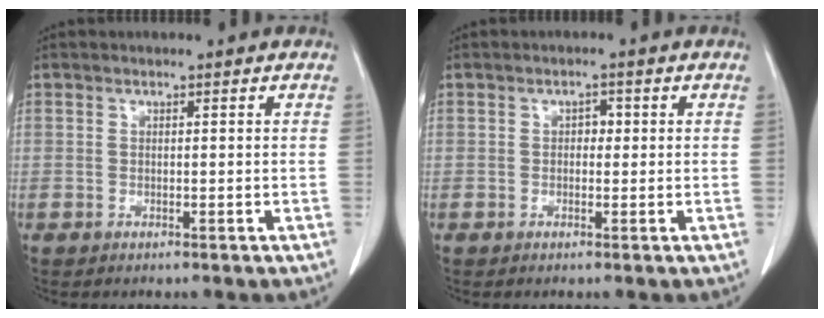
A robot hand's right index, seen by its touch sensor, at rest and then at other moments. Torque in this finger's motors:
{"motor_torque": [0.01, 0.01, 0.00, 0.00]}